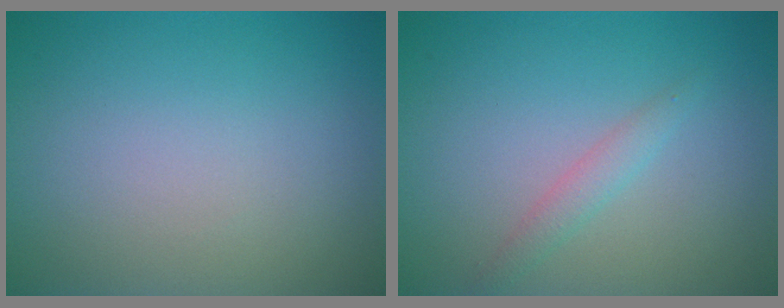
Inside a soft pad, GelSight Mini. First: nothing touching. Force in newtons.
{"total": 1.4, "press": 1.4, "slide": 0.0}